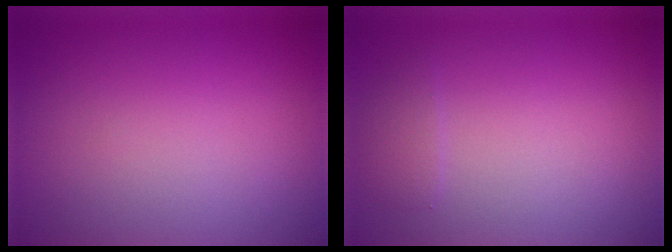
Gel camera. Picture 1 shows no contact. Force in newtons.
{"total": 1.1, "press": 1.1, "slide": 0.2}